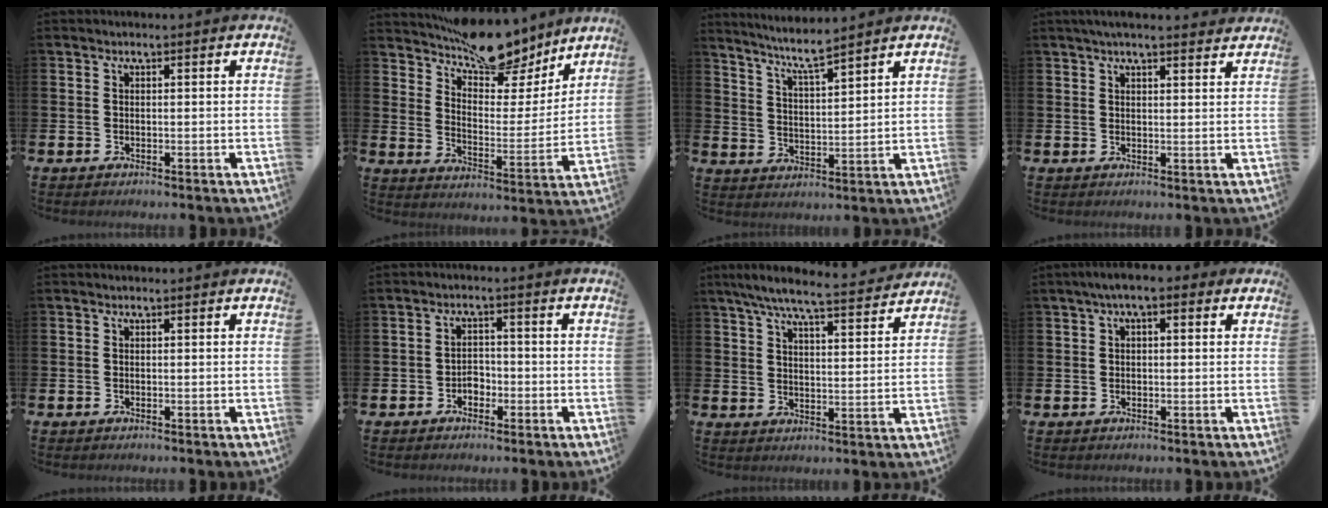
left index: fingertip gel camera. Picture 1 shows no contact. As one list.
[{"total": 12.3, "force": [10.9, 4.0, 4.2], "torque": [-0.084, -0.074, 0.195]}, {"total": 6.2, "force": [5.7, 0.4, 2.3], "torque": [-0.066, -0.028, 0.100]}, {"total": 3.1, "force": [2.9, 0.3, 1.0], "torque": [-0.020, -0.008, 0.052]}, {"total": 0.0}, {"total": 2.3, "force": [-1.4, 1.7, 0.9], "torque": [-0.020, 0.005, -0.031]}, {"total": 7.8, "force": [7.2, 0.6, 3.1], "torque": [-0.067, -0.046, 0.123]}, {"total": 3.2, "force": [1.6, 1.4, 2.3], "torque": [-0.046, 0.007, 0.026]}]